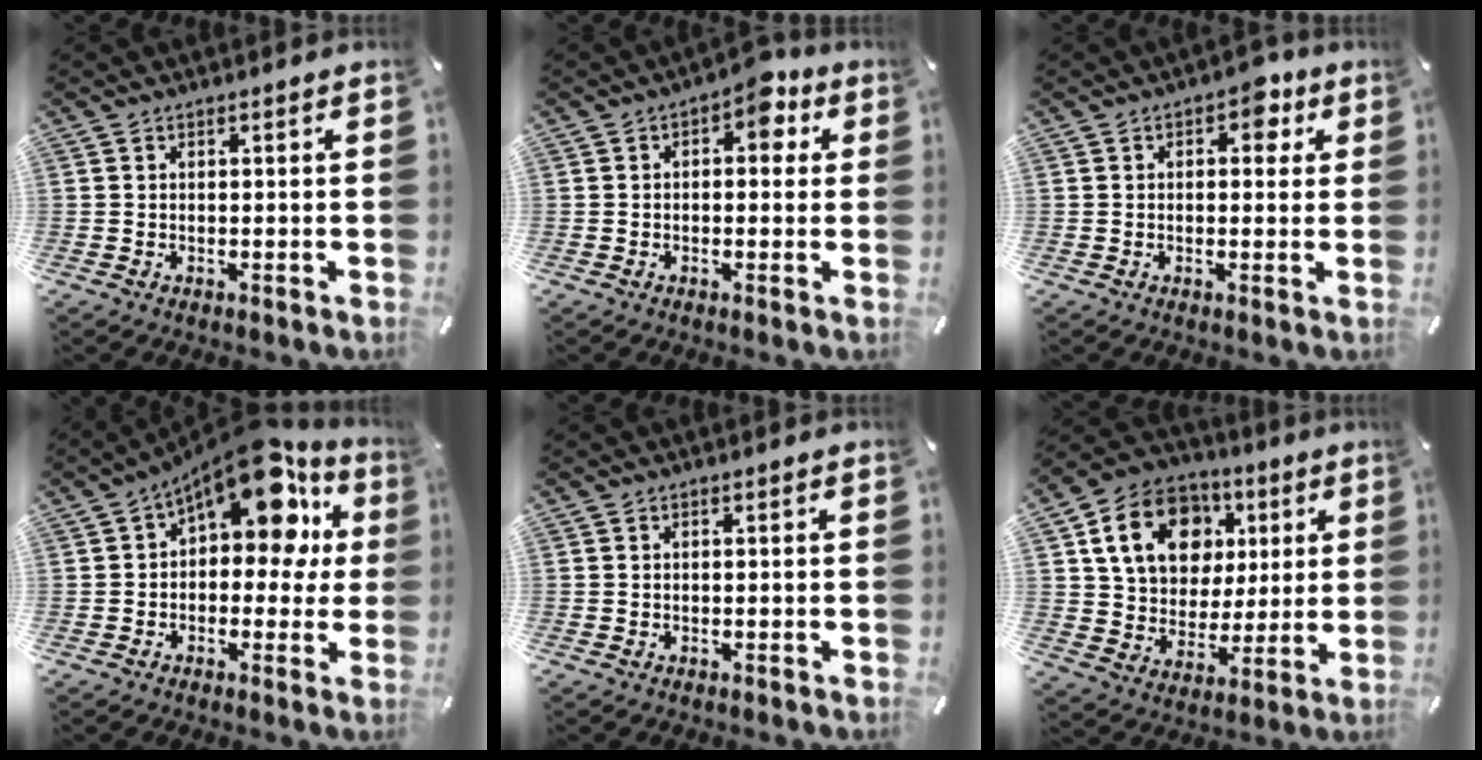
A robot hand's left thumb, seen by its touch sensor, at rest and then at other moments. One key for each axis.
{"total": 6.5, "fx": 2.2, "fy": 3.9, "fz": 4.7, "tx": -0.049, "ty": -0.008, "tz": 0.028}
{"total": 5.4, "fx": 2.0, "fy": 3.4, "fz": 3.8, "tx": -0.034, "ty": -0.006, "tz": 0.023}
{"total": 16.4, "fx": 9.1, "fy": 7.5, "fz": 11.3, "tx": -0.166, "ty": -0.060, "tz": 0.153}
{"total": 0.0}
{"total": 17.0, "fx": 6.2, "fy": 13.6, "fz": 8.1, "tx": -0.146, "ty": -0.004, "tz": 0.119}